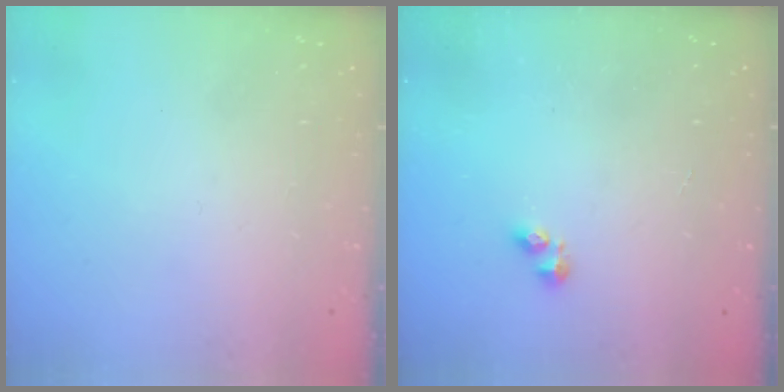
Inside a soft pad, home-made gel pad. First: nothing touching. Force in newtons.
{"total": 3.3, "press": 3.2, "slide": 0.5}